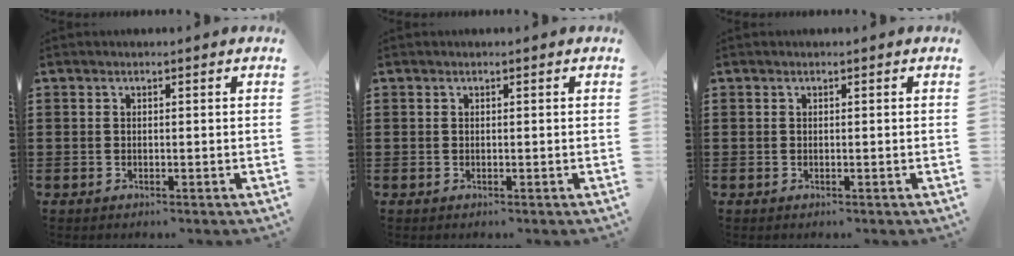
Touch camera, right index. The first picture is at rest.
{"total": 0.0}
{"total": 0.0}